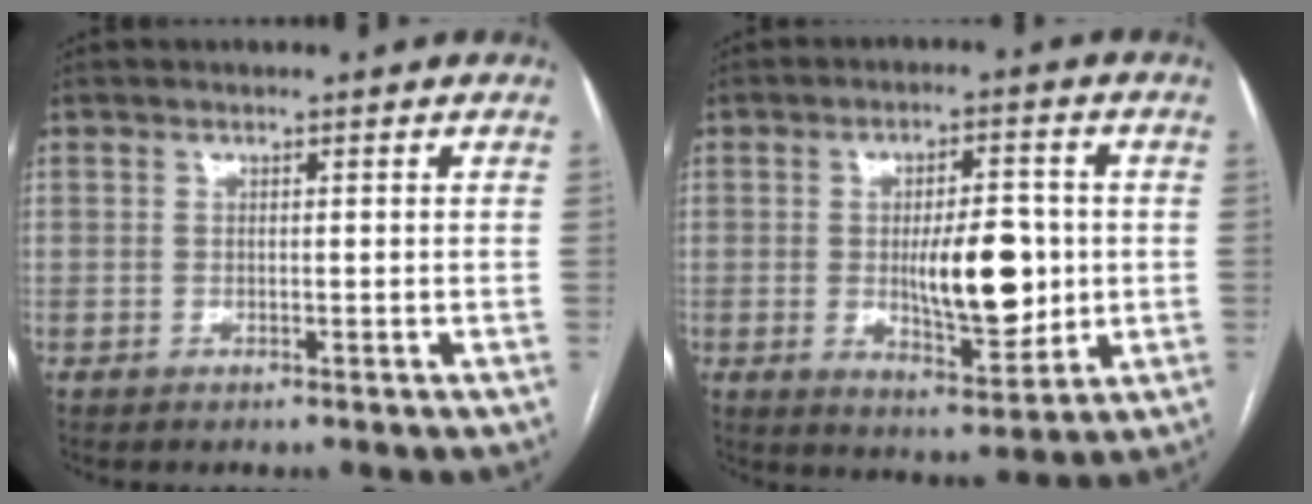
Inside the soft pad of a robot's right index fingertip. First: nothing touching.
{"total": 11.2, "force": [-0.4, 3.9, 10.5], "torque": [-0.165, -0.003, 0.003]}